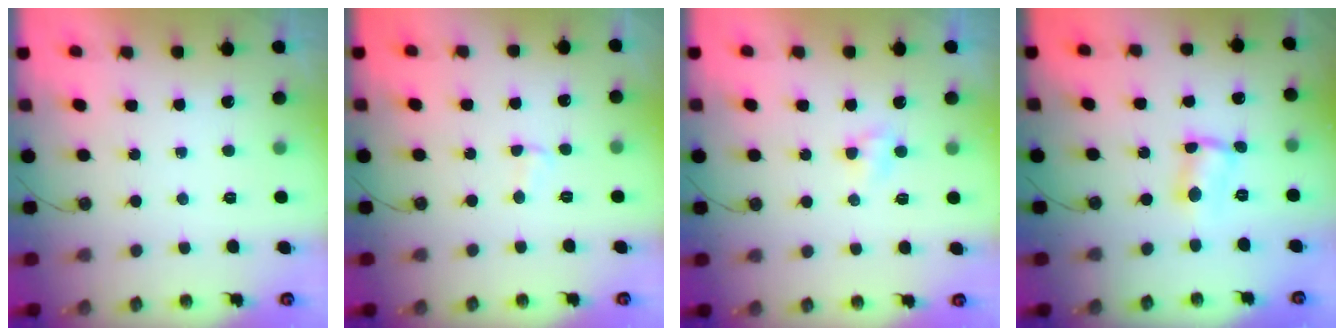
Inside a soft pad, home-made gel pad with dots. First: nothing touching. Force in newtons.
{"total": 2.8, "press": 2.7, "slide": 0.3}
{"total": 2.6, "press": 2.6, "slide": 0.3}
{"total": 2.0, "press": 2.0, "slide": 0.6}